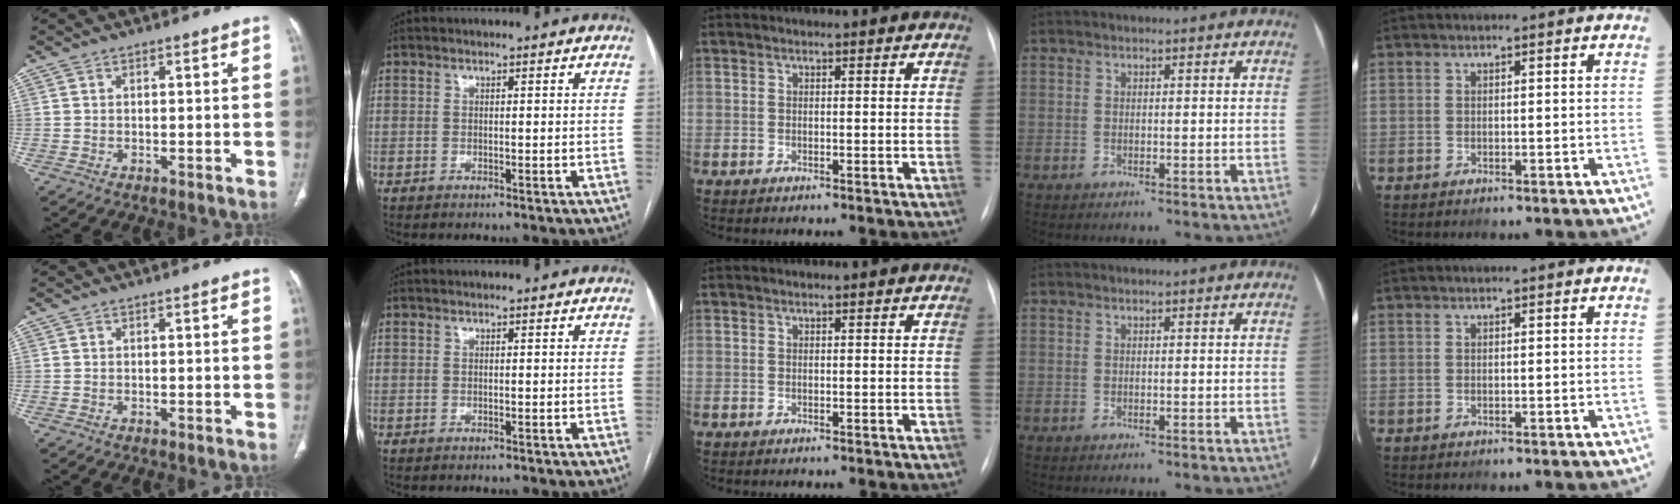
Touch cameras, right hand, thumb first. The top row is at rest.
{}